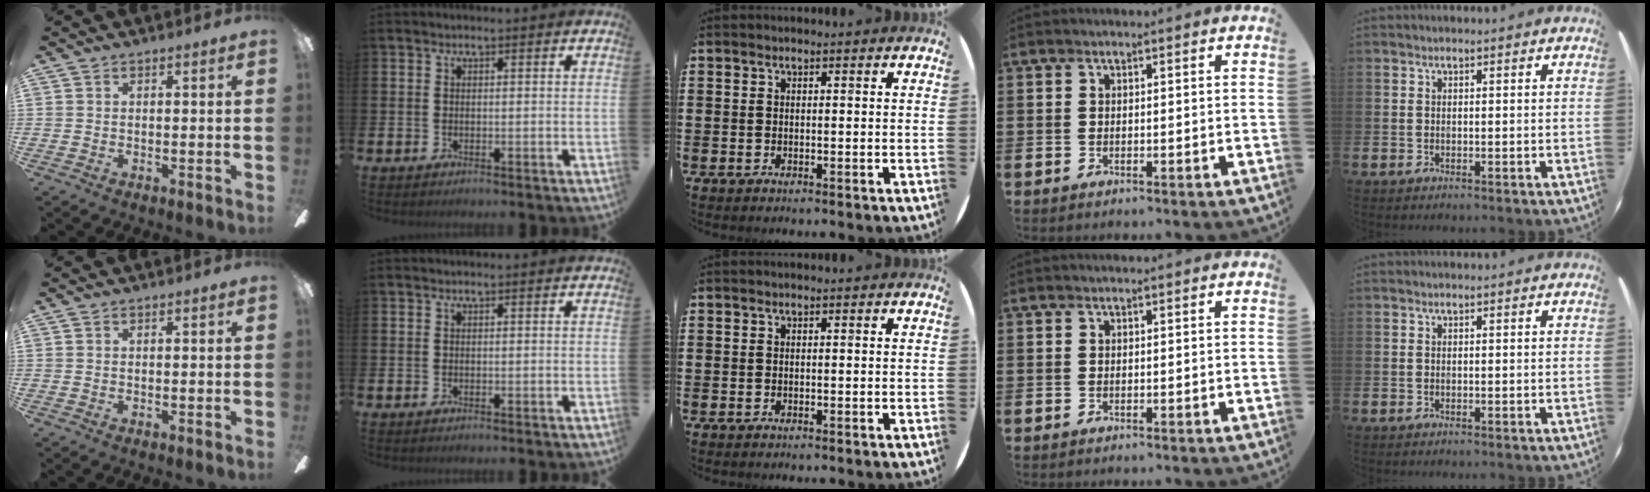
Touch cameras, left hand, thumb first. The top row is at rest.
{}